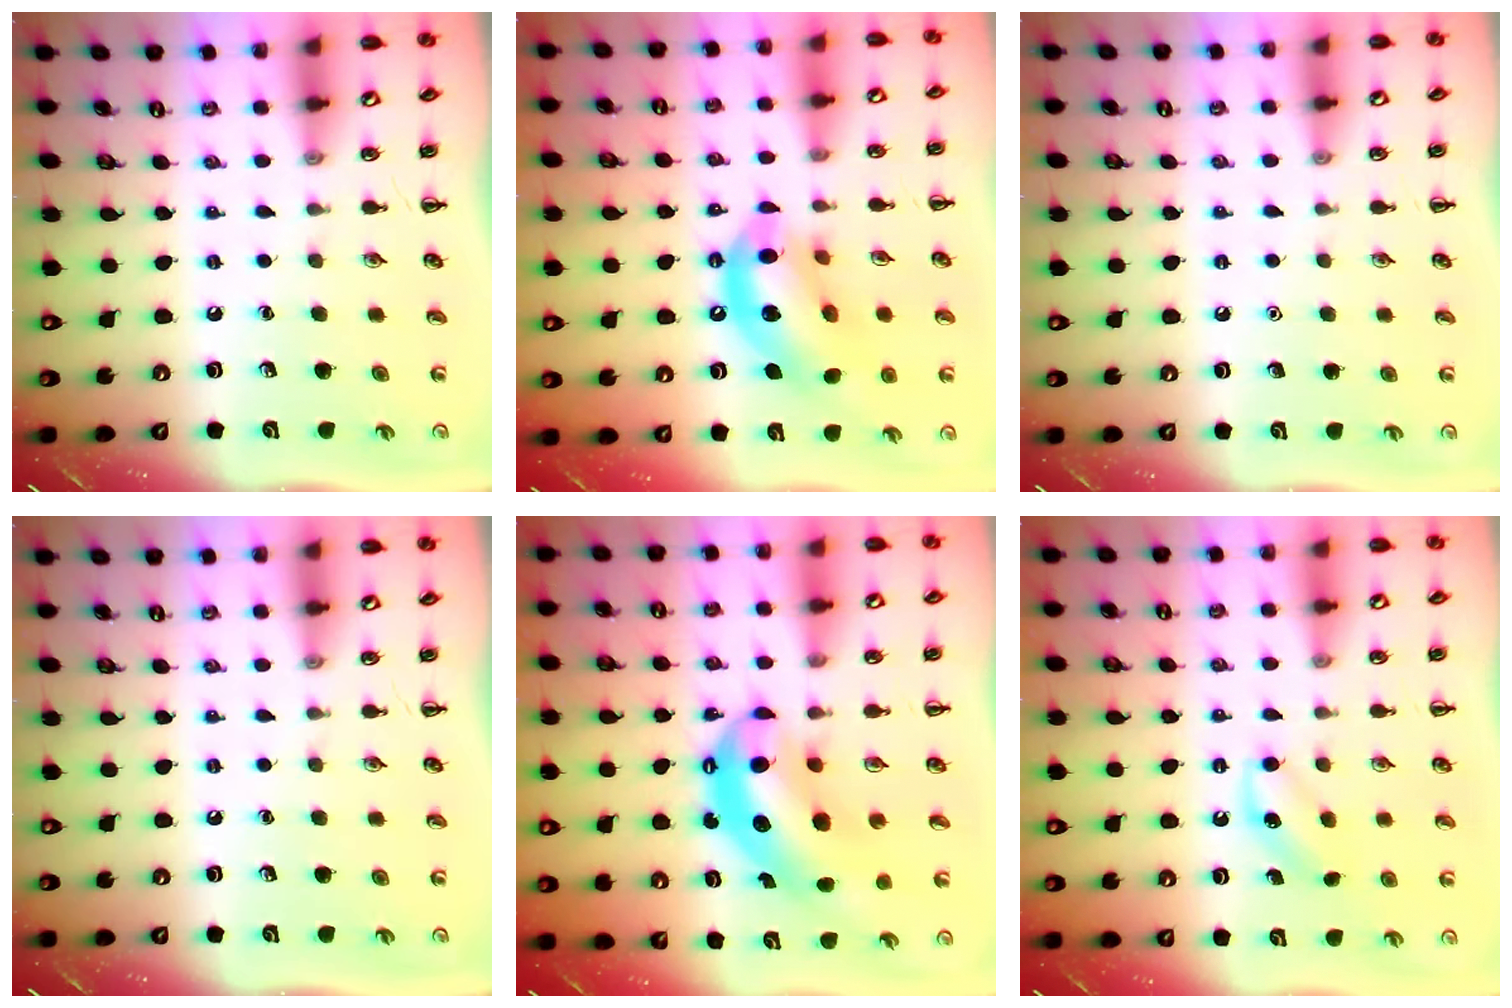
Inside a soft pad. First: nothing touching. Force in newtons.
{"total": 15.2, "press": 14.7, "slide": 4.0}
{"total": 1.5, "press": 1.5, "slide": 0.1}
{"total": 0.0}
{"total": 9.7, "press": 9.4, "slide": 2.4}
{"total": 6.2, "press": 6.0, "slide": 1.5}